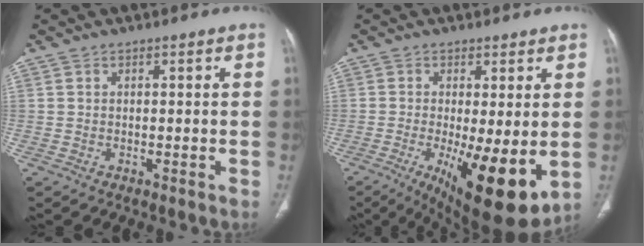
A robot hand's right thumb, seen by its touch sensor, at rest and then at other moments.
{"total": 14.0, "force": [-3.0, 4.1, 13.1], "torque": [-0.190, -0.030, -0.030]}